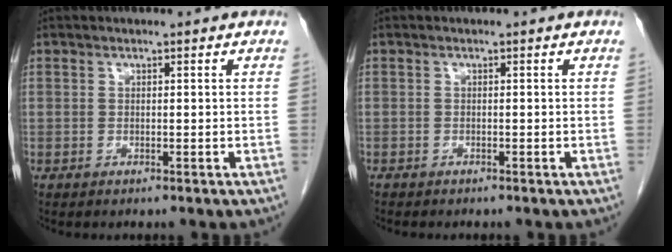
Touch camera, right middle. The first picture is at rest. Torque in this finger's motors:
{"motor_torque": [0.89, -0.85, 0.51, 0.10]}